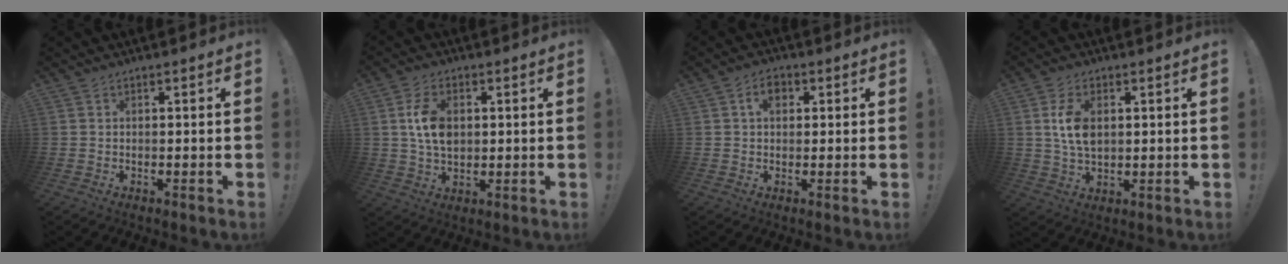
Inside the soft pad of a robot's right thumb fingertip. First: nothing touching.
{"total": 9.4, "force": [1.4, 6.2, 6.9], "torque": [-0.126, 0.007, 0.028]}
{"total": 4.7, "force": [1.4, 3.2, 3.1], "torque": [-0.048, 0.005, 0.021]}
{"total": 8.3, "force": [1.6, 5.2, 6.3], "torque": [-0.115, 0.002, 0.027]}